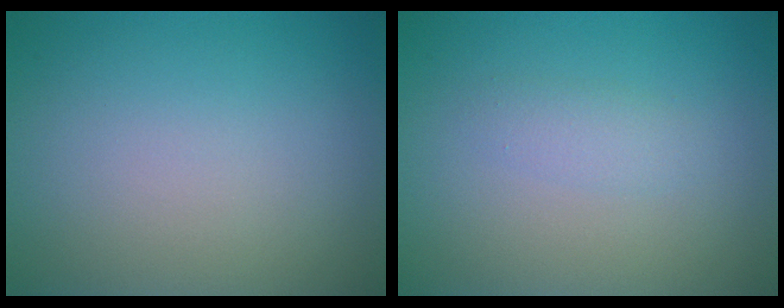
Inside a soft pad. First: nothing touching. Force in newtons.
{"total": 1.3, "press": 1.3, "slide": 0.1}